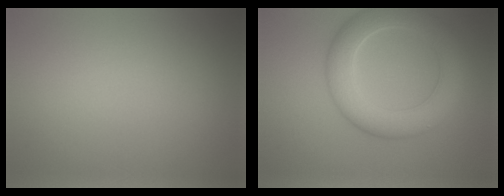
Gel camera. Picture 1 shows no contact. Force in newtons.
{"total": 6.5, "press": 6.5, "slide": 0.3}